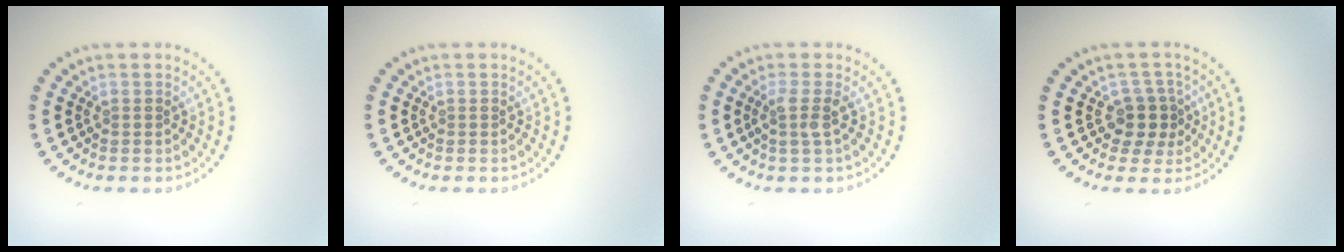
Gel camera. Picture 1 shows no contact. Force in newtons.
{"total": 0.0}
{"total": 1.8, "press": 1.3, "slide": 1.2}
{"total": 2.7, "press": 2.2, "slide": 1.5}